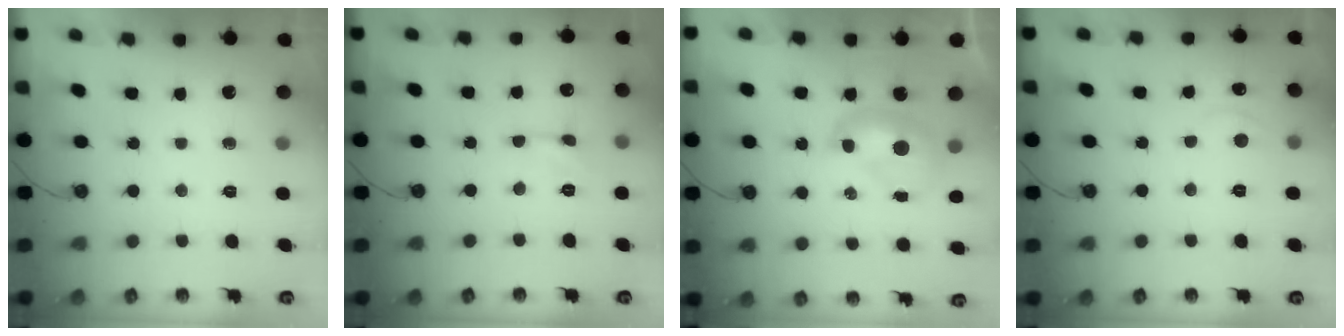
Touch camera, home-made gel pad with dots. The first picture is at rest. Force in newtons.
{"total": 0.8, "press": 0.8, "slide": 0.2}
{"total": 1.4, "press": 1.4, "slide": 0.3}
{"total": 1.0, "press": 0.5, "slide": 0.9}